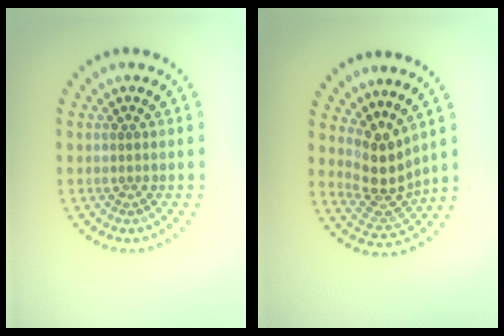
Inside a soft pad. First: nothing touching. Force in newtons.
{"total": 3.7, "press": 2.7, "slide": 2.6}